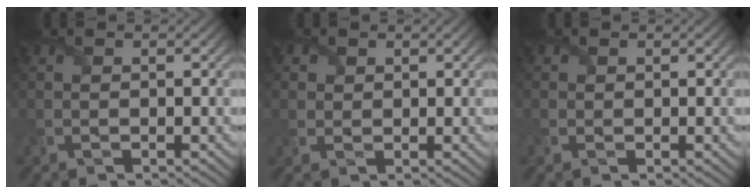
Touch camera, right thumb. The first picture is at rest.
{"total": 2.5, "force": [1.2, 2.0, 0.6], "torque": [-0.027, -0.007, 0.022]}
{"total": 0.9, "force": [0.1, 0.9, 0.1], "torque": [0.000, -0.004, 0.001]}